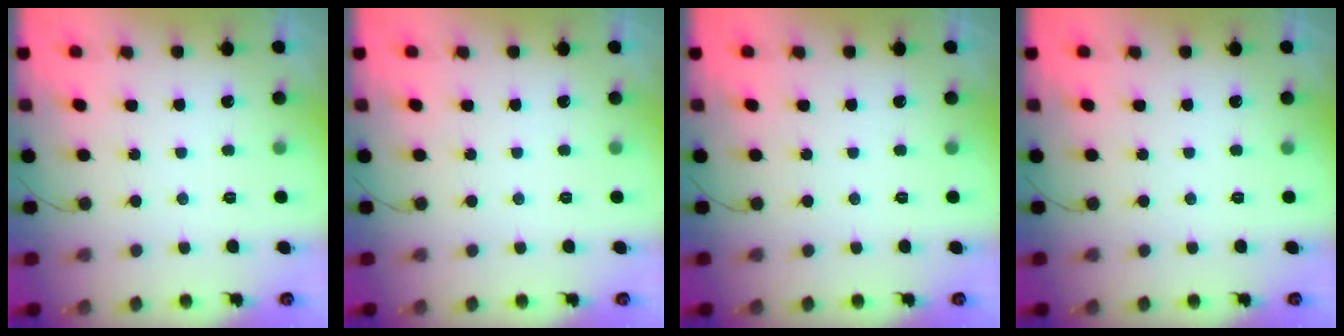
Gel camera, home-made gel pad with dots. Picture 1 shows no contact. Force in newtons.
{"total": 0.0}
{"total": 0.0}
{"total": 0.0}